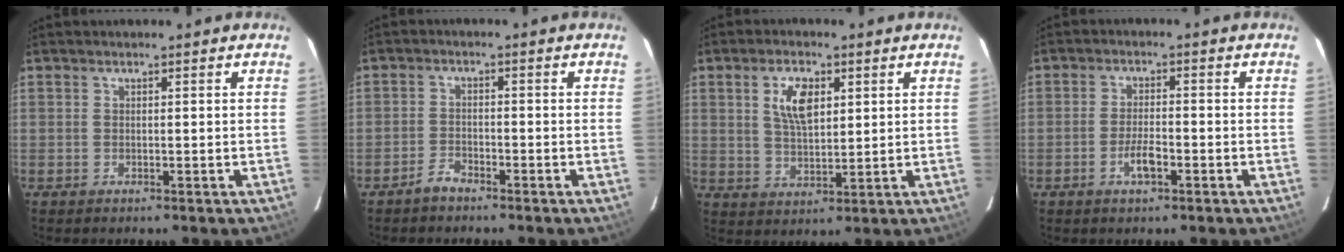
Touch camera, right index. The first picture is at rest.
{"total": 2.7, "force": [-2.4, 1.1, 0.8], "torque": [-0.025, 0.006, -0.044]}
{"total": 7.1, "force": [2.5, 3.4, 5.7], "torque": [-0.104, 0.006, 0.051]}
{"total": 4.0, "force": [-2.0, 1.3, 3.3], "torque": [-0.069, 0.001, -0.036]}